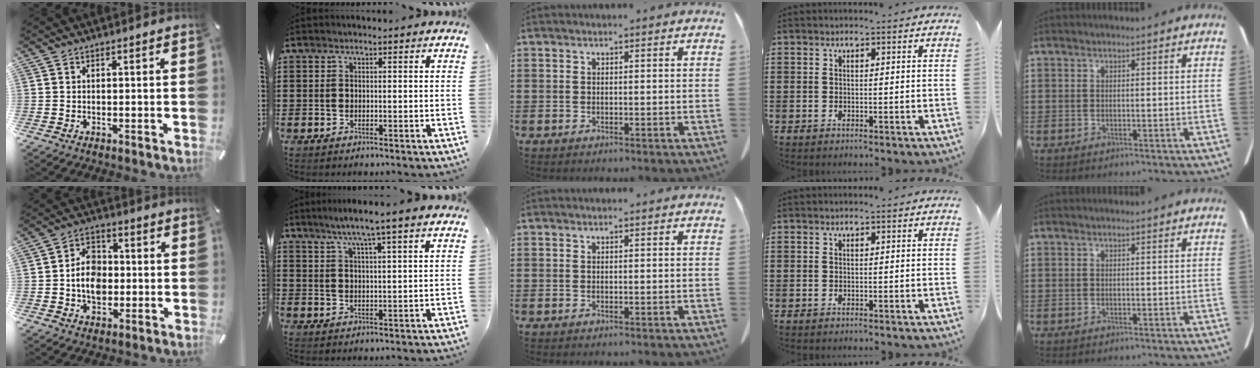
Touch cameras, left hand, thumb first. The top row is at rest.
{"thumb": {"total": 8.9, "force": [-1.1, 7.2, 5.1], "torque": [-0.095, 0.015, -0.018]}, "index": {"total": 5.4, "force": [4.3, -0.7, 3.3], "torque": [-0.076, -0.012, 0.072]}}